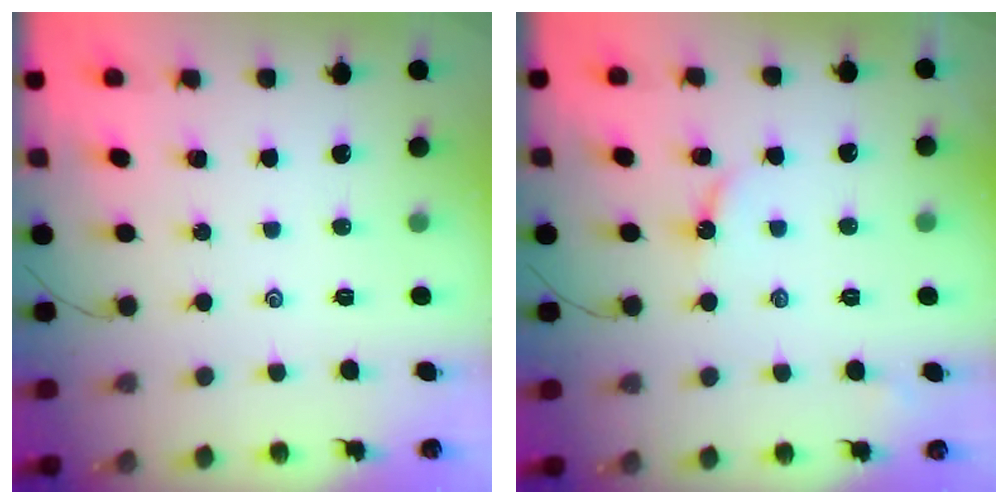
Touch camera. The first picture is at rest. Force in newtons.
{"total": 2.8, "press": 2.8, "slide": 0.2}